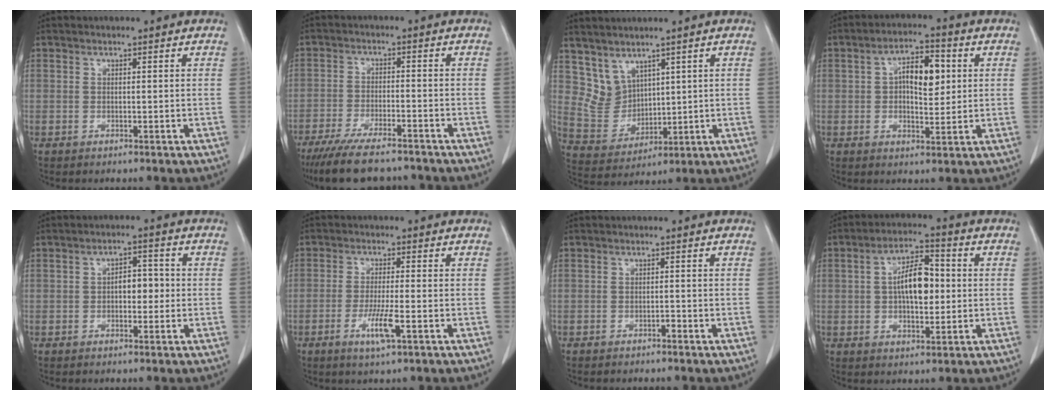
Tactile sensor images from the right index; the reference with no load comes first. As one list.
[{"total": 11.4, "force": [-9.5, 2.4, 5.8], "torque": [-0.093, -0.021, -0.150]}, {"total": 6.2, "force": [4.3, 4.3, 1.3], "torque": [-0.034, 0.010, 0.104]}, {"total": 7.9, "force": [1.5, 3.4, 7.0], "torque": [-0.117, 0.016, 0.024]}, {"total": 4.0, "force": [-0.2, 2.1, 3.4], "torque": [-0.051, 0.014, -0.003]}, {"total": 5.4, "force": [-2.2, 0.3, 4.9], "torque": [-0.095, -0.010, -0.038]}, {"total": 0.7, "force": [-0.5, 0.2, 0.3], "torque": [-0.006, 0.002, -0.009]}, {"total": 9.0, "force": [0.5, 3.7, 8.2], "torque": [-0.147, 0.015, 0.007]}]